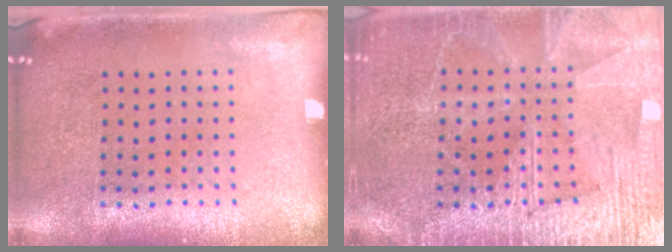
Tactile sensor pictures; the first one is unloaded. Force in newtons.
{"total": 5.6, "press": 5.5, "slide": 0.7}